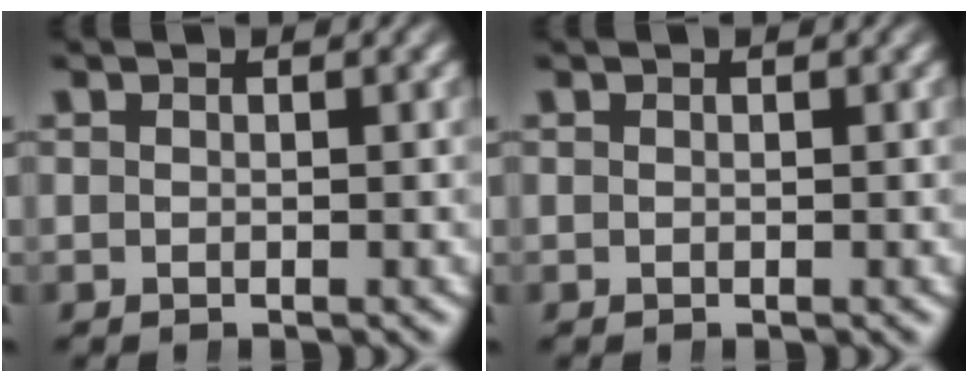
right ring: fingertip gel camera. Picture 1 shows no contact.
{"total": 0.0}